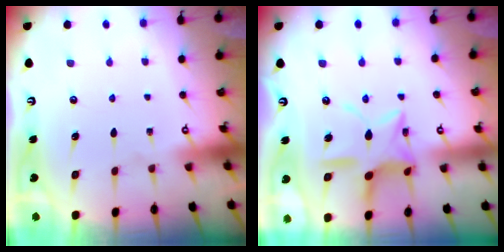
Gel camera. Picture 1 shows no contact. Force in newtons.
{"total": 12.9, "press": 12.9, "slide": 0.8}